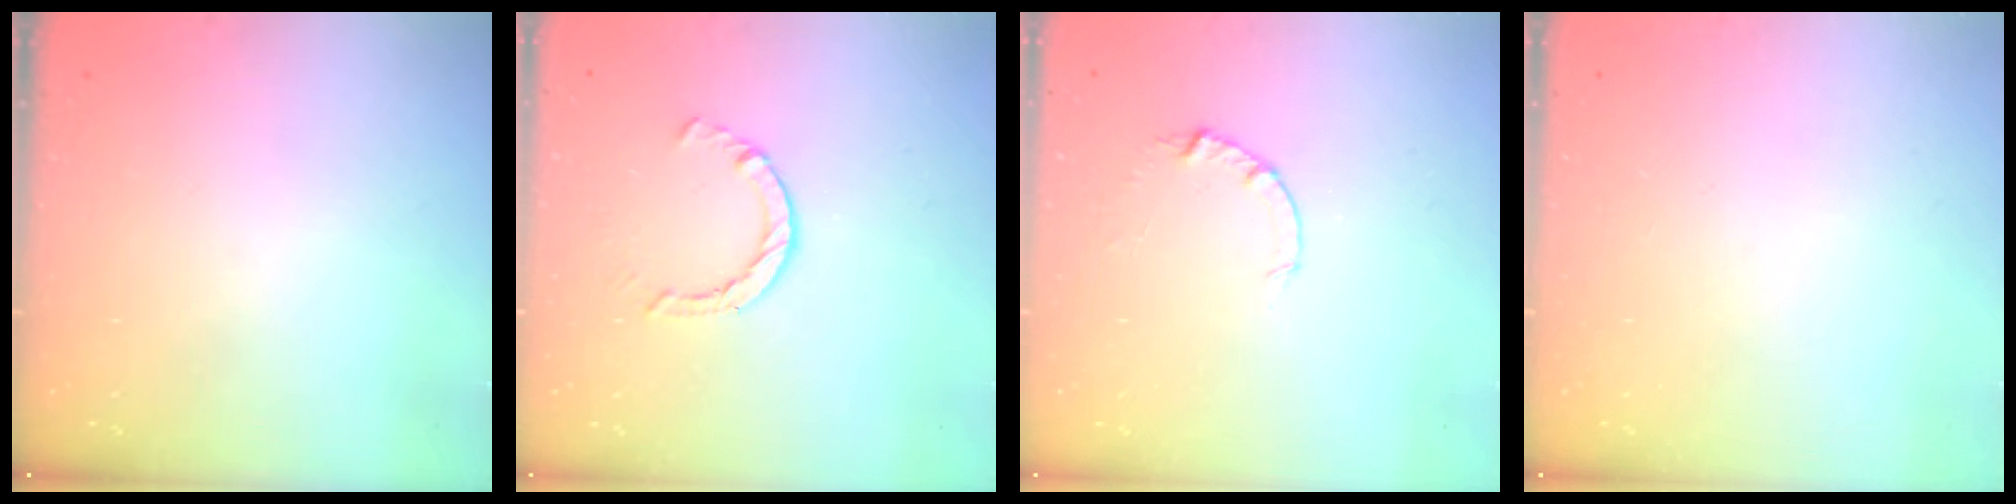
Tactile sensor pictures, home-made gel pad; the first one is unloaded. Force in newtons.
{"total": 3.4, "press": 3.4, "slide": 0.2}
{"total": 2.6, "press": 2.6, "slide": 0.4}
{"total": 0.0}